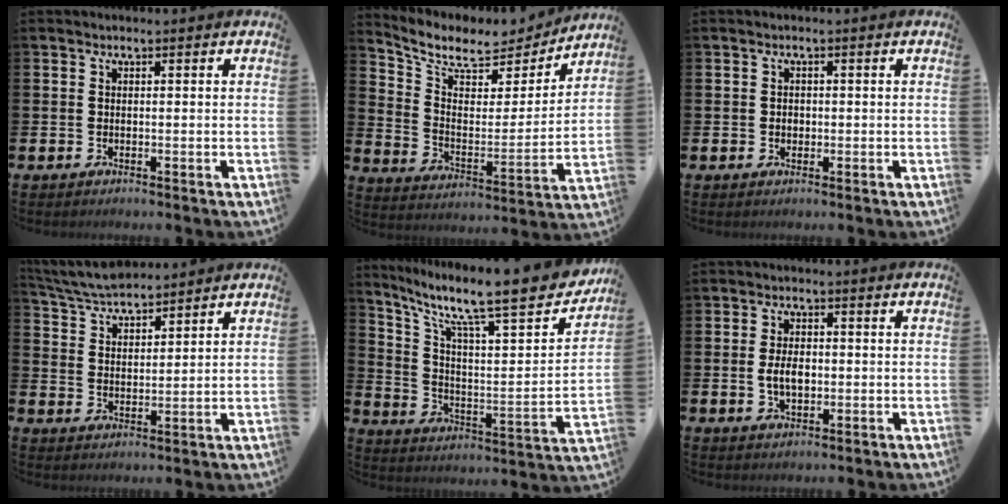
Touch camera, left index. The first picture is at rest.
{"total": 8.1, "force": [7.2, 3.0, 2.3], "torque": [-0.084, -0.055, 0.122]}
{"total": 1.1, "force": [0.0, 0.9, 0.6], "torque": [-0.003, 0.005, -0.004]}
{"total": 5.5, "force": [5.4, 0.7, 0.9], "torque": [-0.043, -0.024, 0.098]}
{"total": 12.0, "force": [9.7, 2.4, 6.6], "torque": [-0.139, -0.076, 0.150]}
{"total": 3.7, "force": [-0.1, 2.2, 2.9], "torque": [-0.048, 0.003, -0.004]}